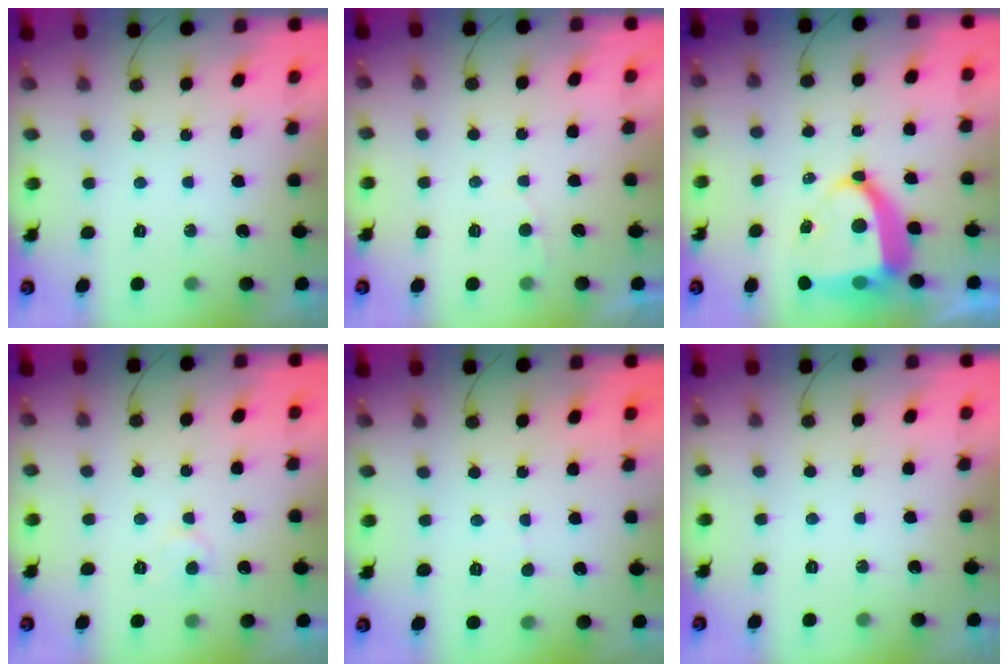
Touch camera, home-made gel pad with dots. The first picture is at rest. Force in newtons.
{"total": 2.0, "press": 2.0, "slide": 0.2}
{"total": 11.4, "press": 11.2, "slide": 1.5}
{"total": 5.1, "press": 5.1, "slide": 0.5}
{"total": 2.9, "press": 2.9, "slide": 0.3}
{"total": 0.0}